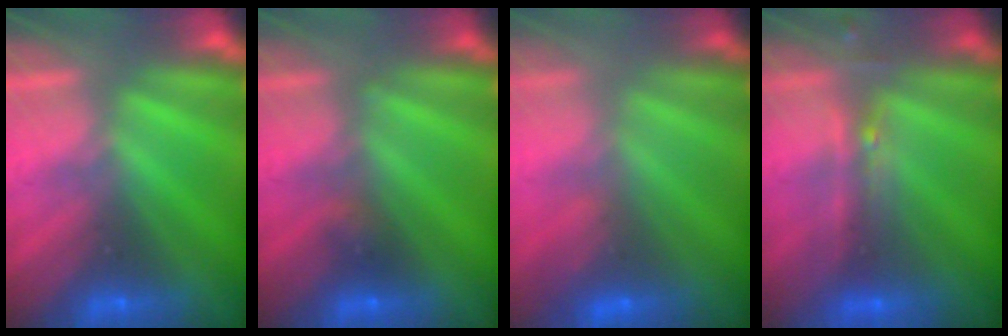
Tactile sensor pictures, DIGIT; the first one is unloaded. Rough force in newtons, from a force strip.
{"total": 2.3}
{"total": 2.9}
{"total": 2.4}